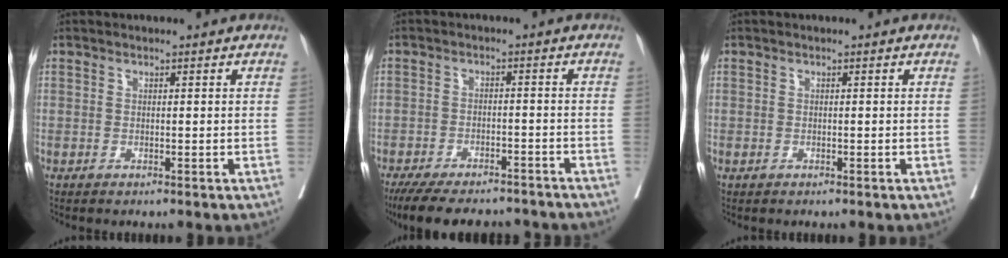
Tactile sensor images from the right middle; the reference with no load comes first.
{"total": 15.0, "force": [-13.2, 3.8, 5.9], "torque": [-0.116, -0.004, -0.182]}
{"total": 0.0}